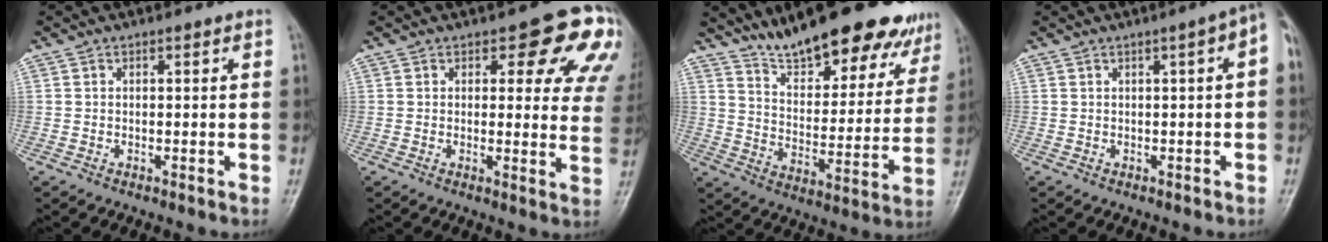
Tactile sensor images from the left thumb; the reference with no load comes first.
{"total": 12.8, "force": [6.8, 5.6, 9.3], "torque": [-0.053, -0.029, 0.064]}
{"total": 21.8, "force": [17.2, 6.9, 11.5], "torque": [-0.121, -0.077, 0.255]}
{"total": 4.2, "force": [0.4, 0.8, 4.1], "torque": [-0.044, 0.018, -0.003]}